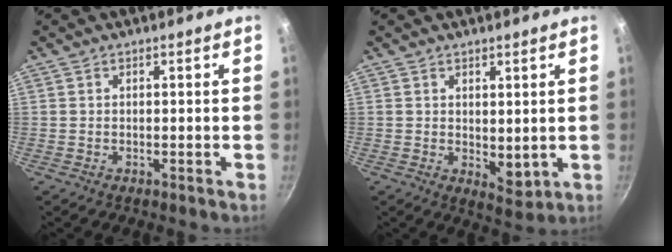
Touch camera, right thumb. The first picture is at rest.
{"total": 4.3, "force": [1.3, 2.5, 3.2], "torque": [-0.039, -0.019, 0.024]}